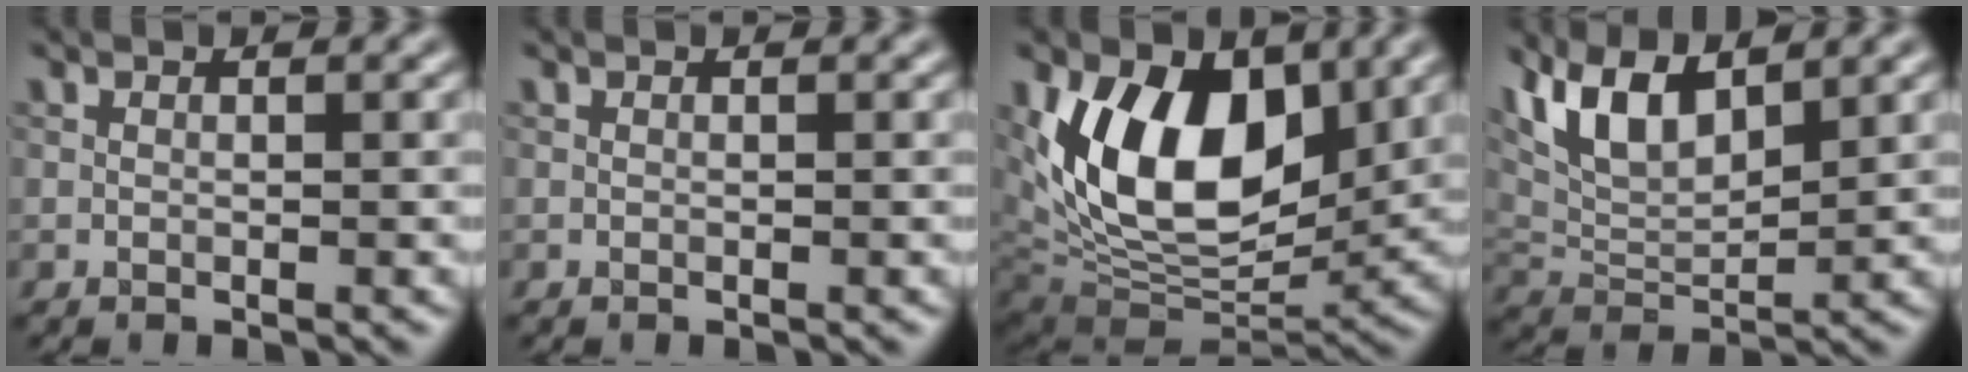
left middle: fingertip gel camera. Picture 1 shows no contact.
{"total": 0.0}
{"total": 13.2, "force": [3.2, 7.9, 10.1], "torque": [-0.156, -0.011, 0.049]}
{"total": 7.2, "force": [4.4, 2.8, 4.9], "torque": [-0.106, 0.008, 0.085]}